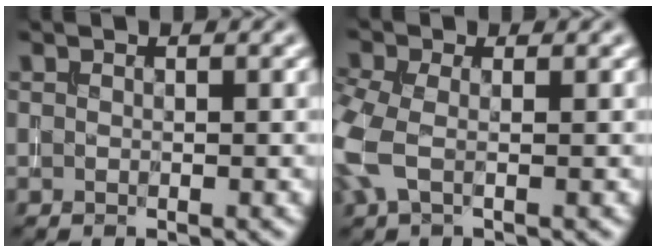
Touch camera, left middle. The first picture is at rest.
{"total": 3.9, "force": [-0.7, 2.3, 3.1], "torque": [-0.096, 0.002, -0.024]}